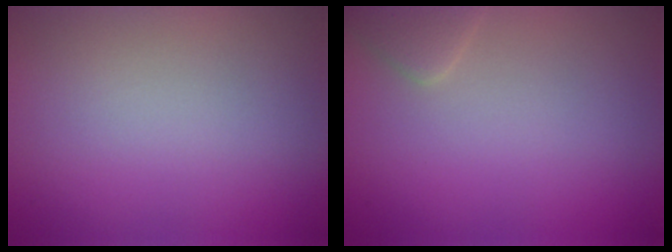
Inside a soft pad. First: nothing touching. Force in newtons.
{"total": 1.5, "press": 1.5, "slide": 0.1}